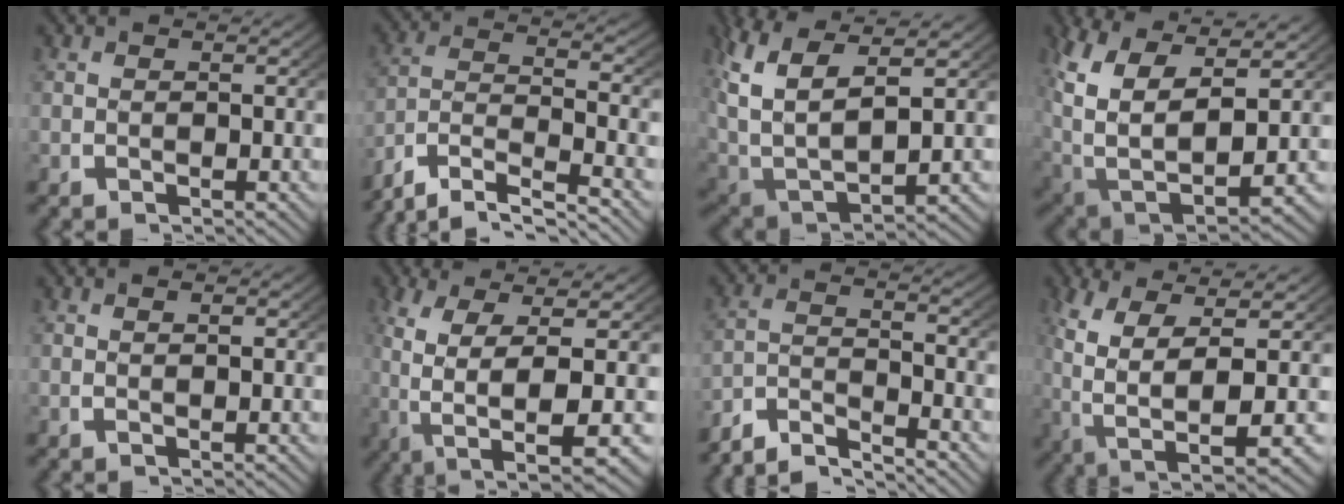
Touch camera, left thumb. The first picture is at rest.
{"total": 11.3, "force": [-5.4, 7.1, 7.0], "torque": [-0.161, -0.040, -0.079]}
{"total": 14.3, "force": [2.2, 10.4, 9.6], "torque": [-0.243, -0.053, 0.054]}
{"total": 15.0, "force": [0.9, 10.8, 10.4], "torque": [-0.251, -0.067, 0.042]}
{"total": 0.7, "force": [0.2, 0.0, 0.6], "torque": [-0.013, -0.002, 0.007]}
{"total": 10.9, "force": [-1.2, 4.4, 9.9], "torque": [-0.182, -0.024, 0.001]}
{"total": 6.2, "force": [-4.7, 2.7, 3.0], "torque": [-0.057, -0.014, -0.081]}
{"total": 10.8, "force": [-0.8, 5.5, 9.3], "torque": [-0.194, -0.035, 0.014]}